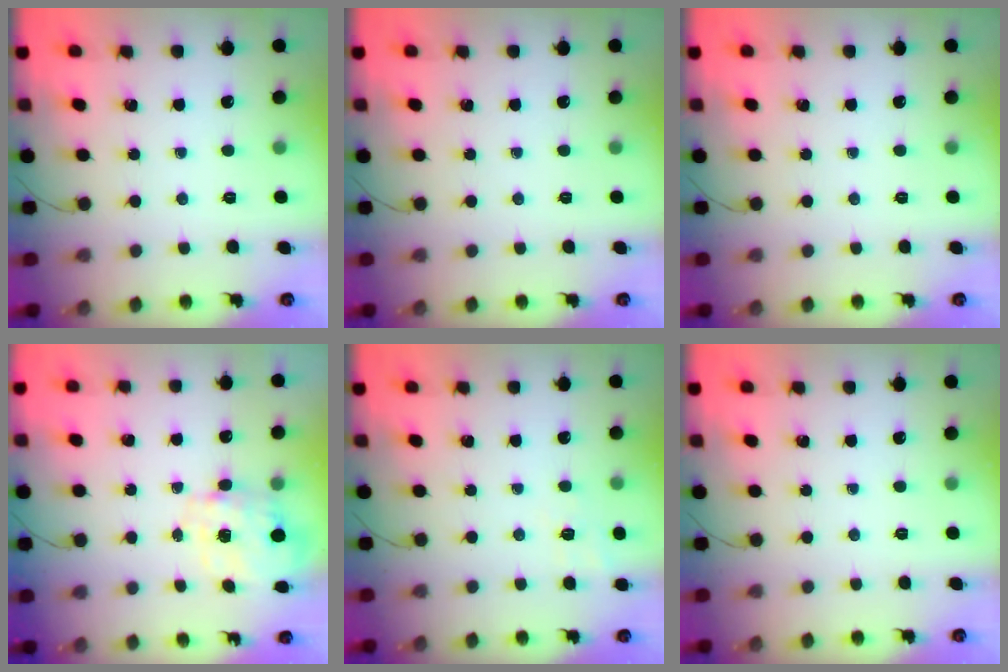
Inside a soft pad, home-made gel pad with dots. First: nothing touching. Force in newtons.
{"total": 0.0}
{"total": 0.0}
{"total": 4.0, "press": 3.9, "slide": 0.8}
{"total": 8.1, "press": 7.9, "slide": 1.8}
{"total": 0.0}